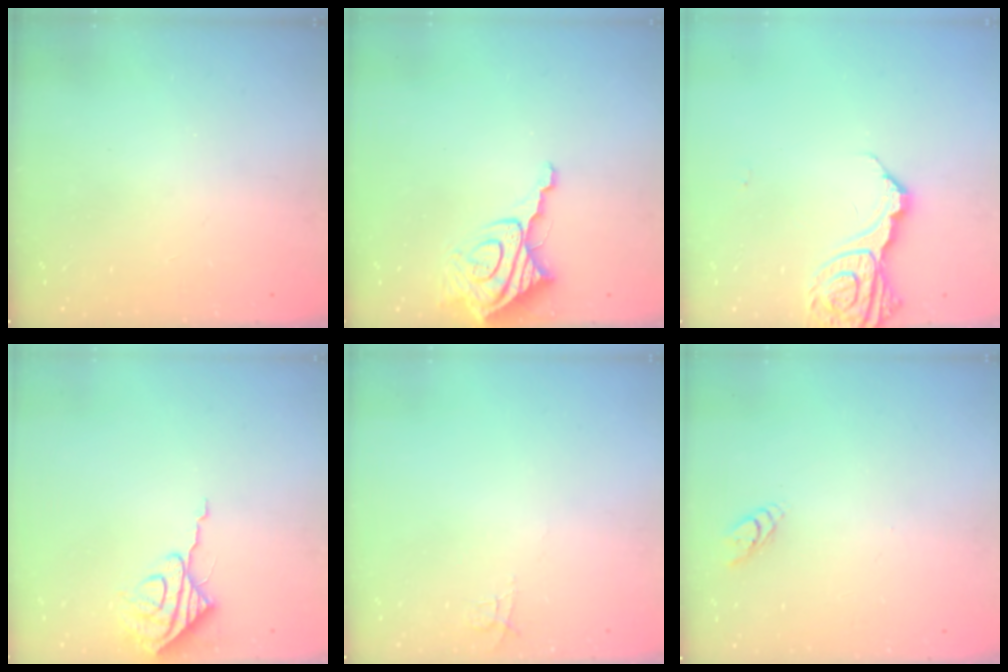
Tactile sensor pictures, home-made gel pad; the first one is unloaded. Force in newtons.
{"total": 10.4, "press": 10.3, "slide": 1.1}
{"total": 13.8, "press": 13.7, "slide": 1.6}
{"total": 7.9, "press": 7.9, "slide": 0.7}
{"total": 2.9, "press": 2.9, "slide": 0.3}
{"total": 3.1, "press": 3.1, "slide": 0.3}